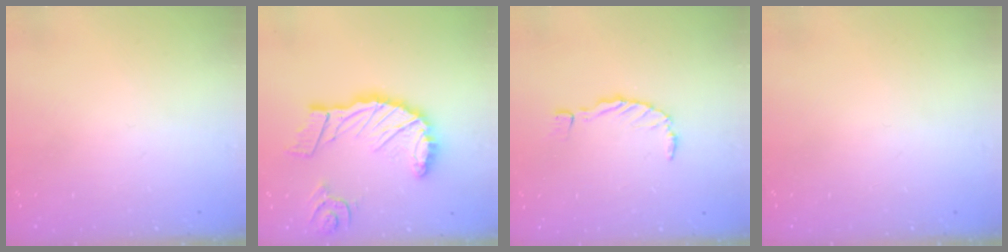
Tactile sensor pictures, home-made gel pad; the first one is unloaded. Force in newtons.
{"total": 19.4, "press": 19.2, "slide": 2.4}
{"total": 0.0}
{"total": 0.0}